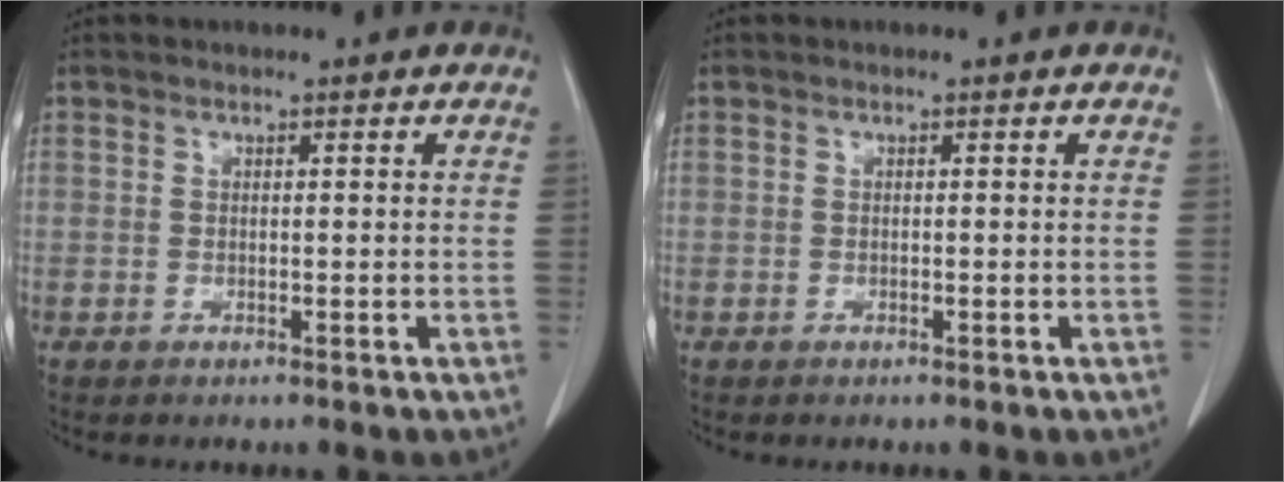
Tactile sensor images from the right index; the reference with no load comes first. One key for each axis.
{"total": 0.0}